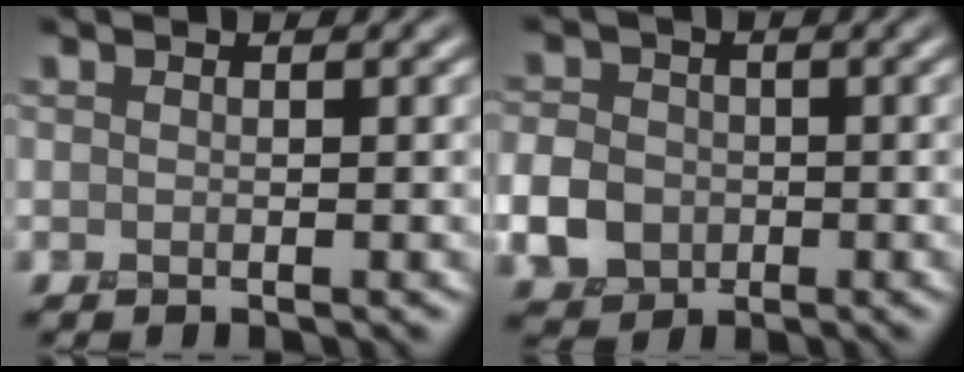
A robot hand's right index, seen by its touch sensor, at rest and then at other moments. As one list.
[{"total": 4.6, "force": [-1.1, 4.0, 2.1], "torque": [-0.041, -0.001, -0.039]}]